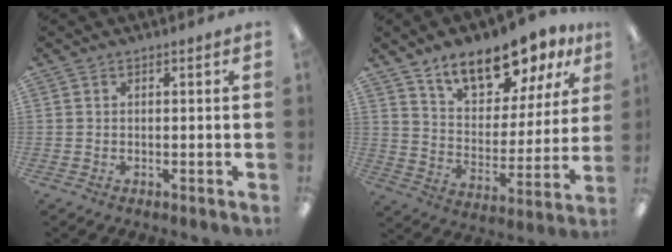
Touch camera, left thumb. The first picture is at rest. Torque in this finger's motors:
{"motor_torque": [0.42, 0.58, 1.34, -1.43, 0.08]}